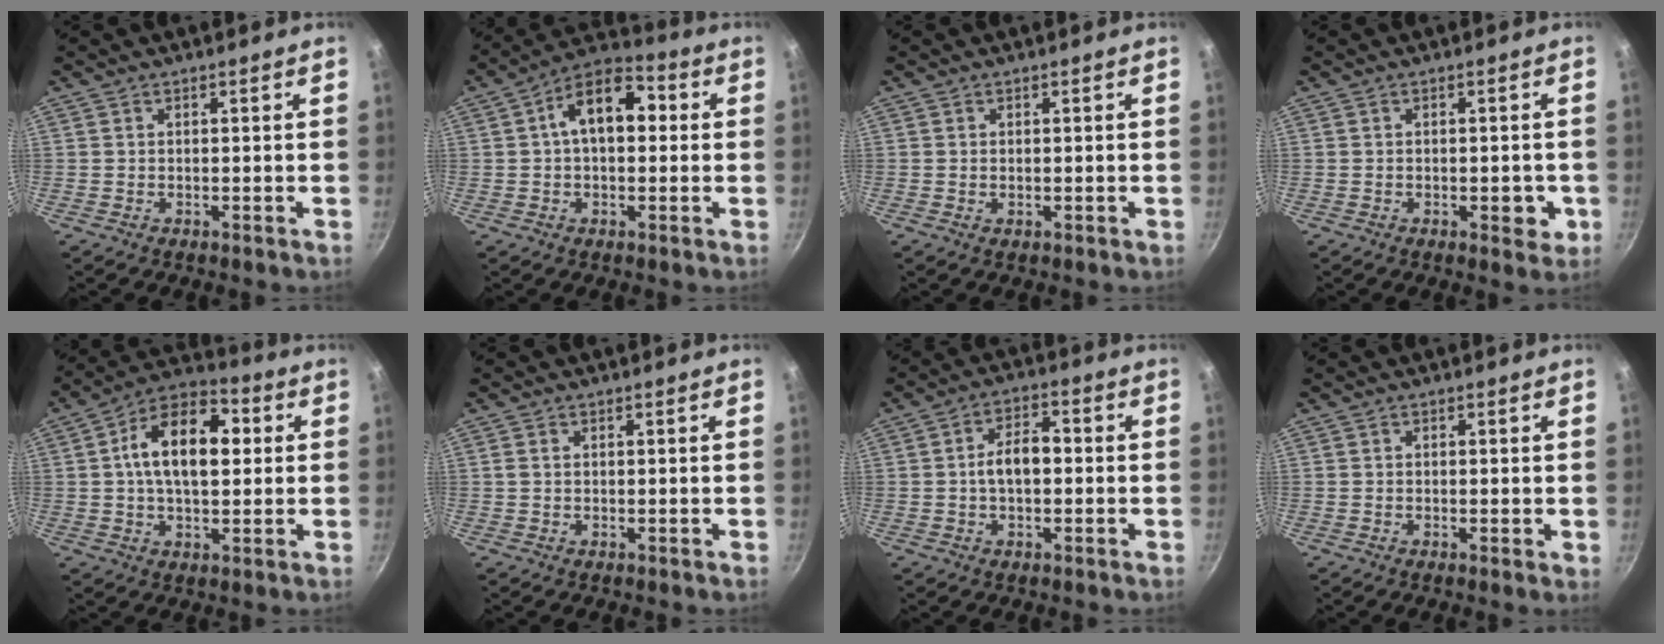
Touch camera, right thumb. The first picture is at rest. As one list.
[{"total": 11.8, "force": [1.7, 6.9, 9.5], "torque": [-0.133, 0.033, 0.016]}, {"total": 0.6, "force": [-0.1, 0.3, 0.4], "torque": [-0.010, -0.001, 0.001]}, {"total": 4.1, "force": [-1.2, 2.0, 3.4], "torque": [-0.027, 0.003, -0.011]}, {"total": 15.0, "force": [2.1, 8.5, 12.2], "torque": [-0.187, 0.022, 0.026]}, {"total": 1.1, "force": [0.2, 0.7, 0.8], "torque": [-0.019, 0.003, 0.006]}, {"total": 6.3, "force": [-0.3, 3.5, 5.2], "torque": [-0.085, 0.020, -0.012]}, {"total": 0.9, "force": [-0.1, 0.1, 0.9], "torque": [-0.014, -0.005, -0.002]}]